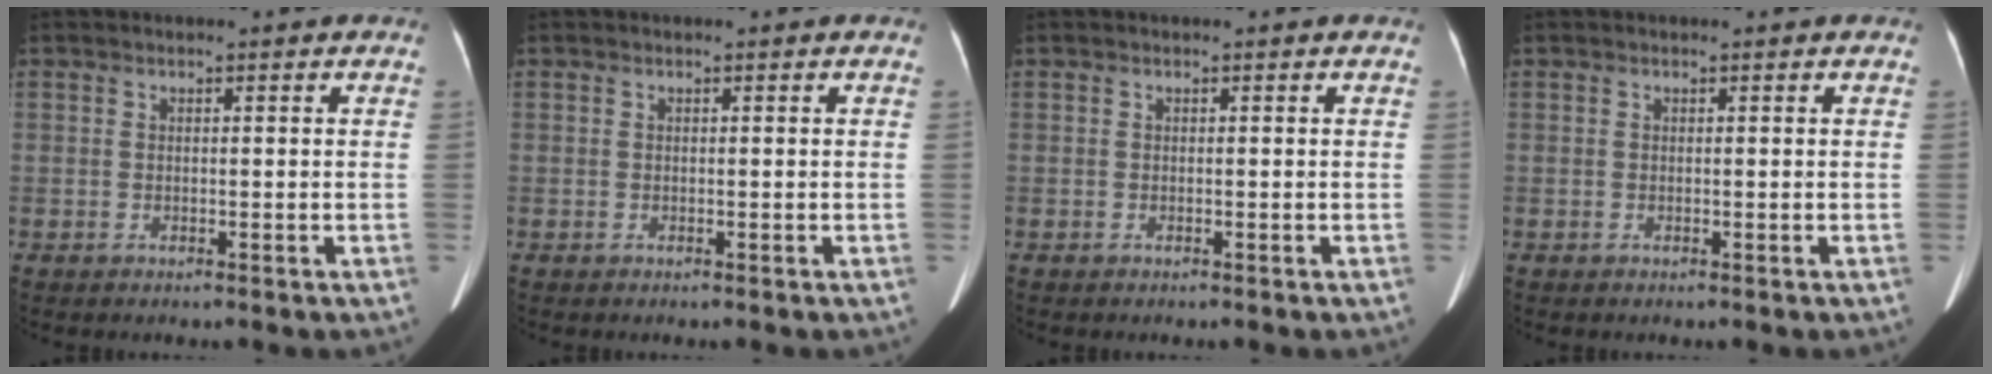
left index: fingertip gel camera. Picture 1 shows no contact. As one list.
[{"total": 0.0}, {"total": 0.0}, {"total": 0.0}]